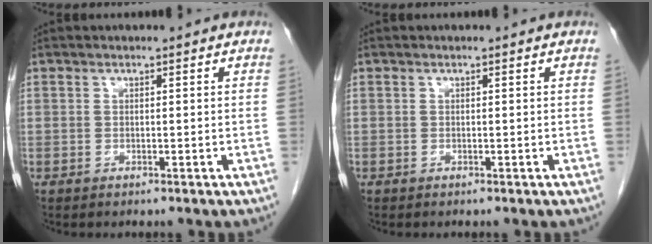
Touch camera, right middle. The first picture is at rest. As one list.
[{"total": 0.0}]